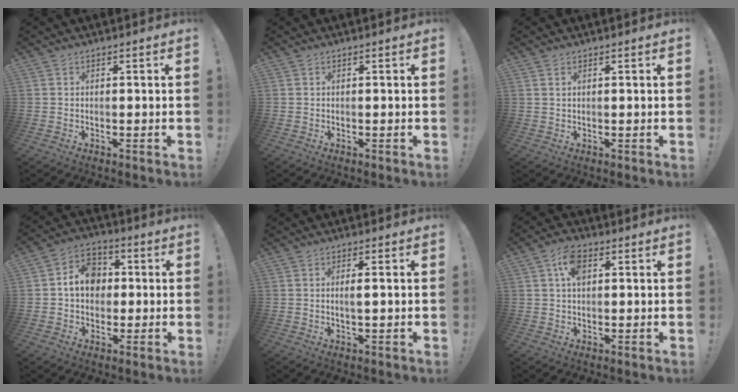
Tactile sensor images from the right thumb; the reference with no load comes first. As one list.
[{"total": 0.0}, {"total": 0.9, "force": [0.6, 0.3, 0.6], "torque": [-0.010, -0.001, 0.010]}, {"total": 11.3, "force": [1.6, 9.3, 6.2], "torque": [-0.084, 0.010, 0.036]}, {"total": 2.3, "force": [0.2, 0.3, 2.2], "torque": [-0.028, -0.008, 0.000]}, {"total": 6.9, "force": [2.2, 4.2, 5.0], "torque": [-0.083, 0.004, 0.040]}]